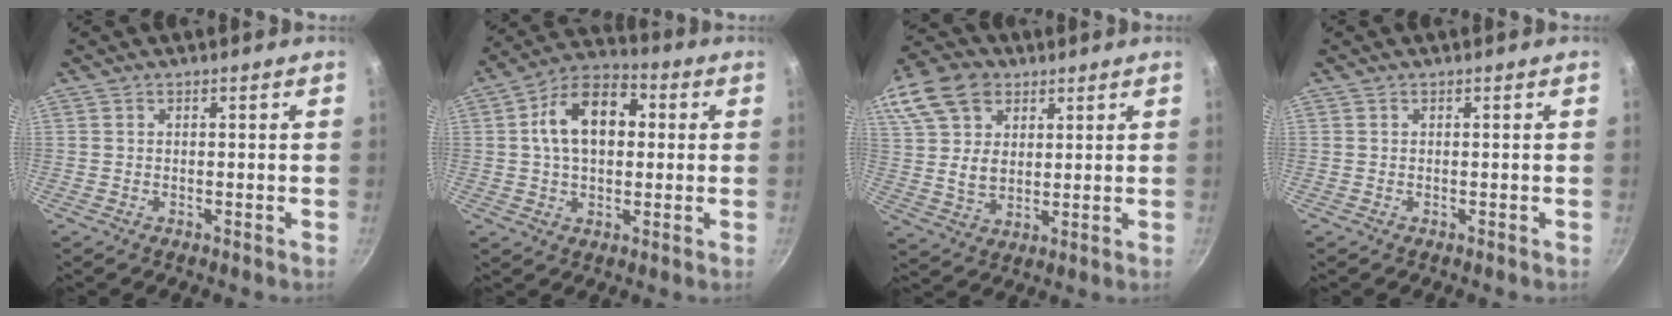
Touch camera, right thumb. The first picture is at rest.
{"total": 13.7, "force": [2.1, 8.9, 10.1], "torque": [-0.134, 0.026, 0.019]}
{"total": 20.3, "force": [9.6, 14.2, 10.8], "torque": [-0.241, 0.015, 0.178]}
{"total": 0.0}